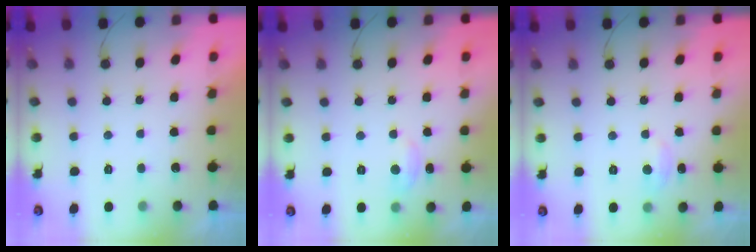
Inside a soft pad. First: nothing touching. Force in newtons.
{"total": 4.6, "press": 4.5, "slide": 0.6}
{"total": 3.7, "press": 3.6, "slide": 0.4}